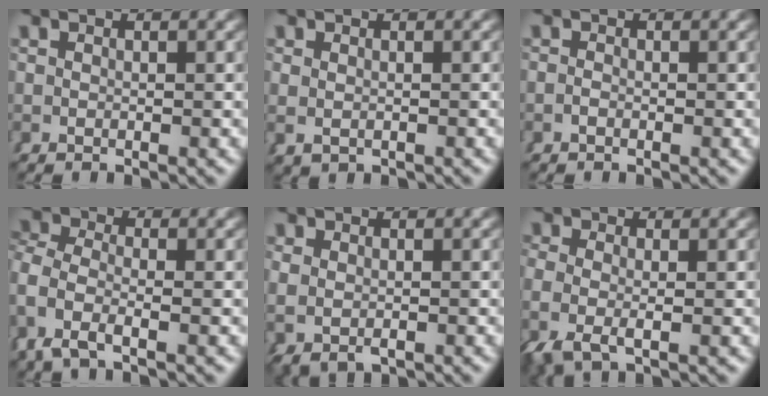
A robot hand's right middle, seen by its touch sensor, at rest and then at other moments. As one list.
[{"total": 1.1, "force": [0.0, 0.9, 0.7], "torque": [-0.024, -0.010, 0.013]}, {"total": 0.6, "force": [-0.5, -0.2, 0.0], "torque": [-0.003, -0.001, -0.012]}, {"total": 4.1, "force": [-0.9, 2.9, 2.8], "torque": [-0.090, -0.019, -0.014]}, {"total": 2.1, "force": [0.1, 1.6, 1.4], "torque": [-0.039, -0.013, 0.017]}, {"total": 3.3, "force": [-1.2, 1.7, 2.5], "torque": [-0.074, -0.022, -0.009]}]